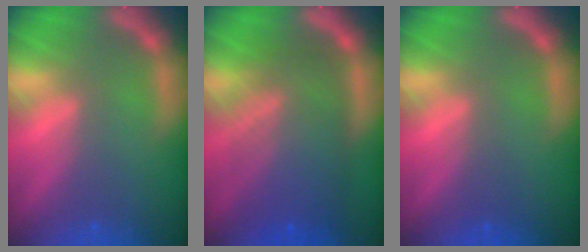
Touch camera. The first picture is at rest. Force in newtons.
{"total": 9.6}
{"total": 1.0}